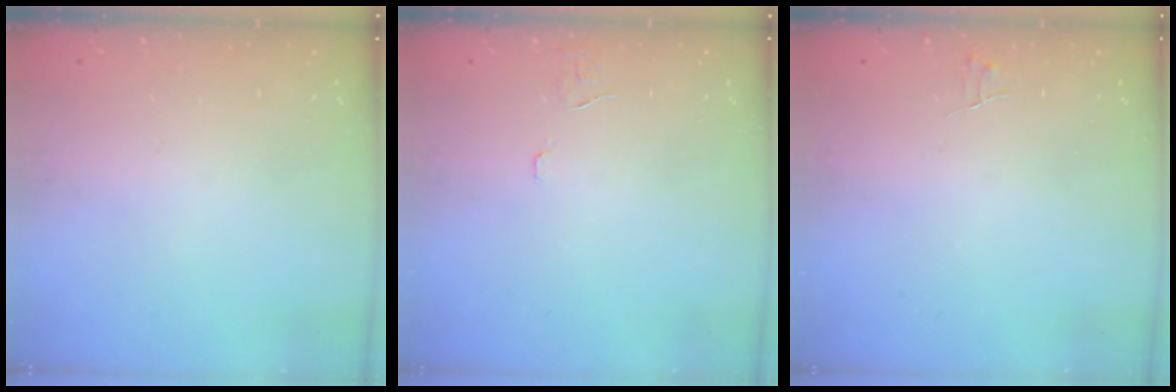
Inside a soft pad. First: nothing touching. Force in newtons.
{"total": 3.5, "press": 3.5, "slide": 0.3}
{"total": 3.9, "press": 3.9, "slide": 0.4}